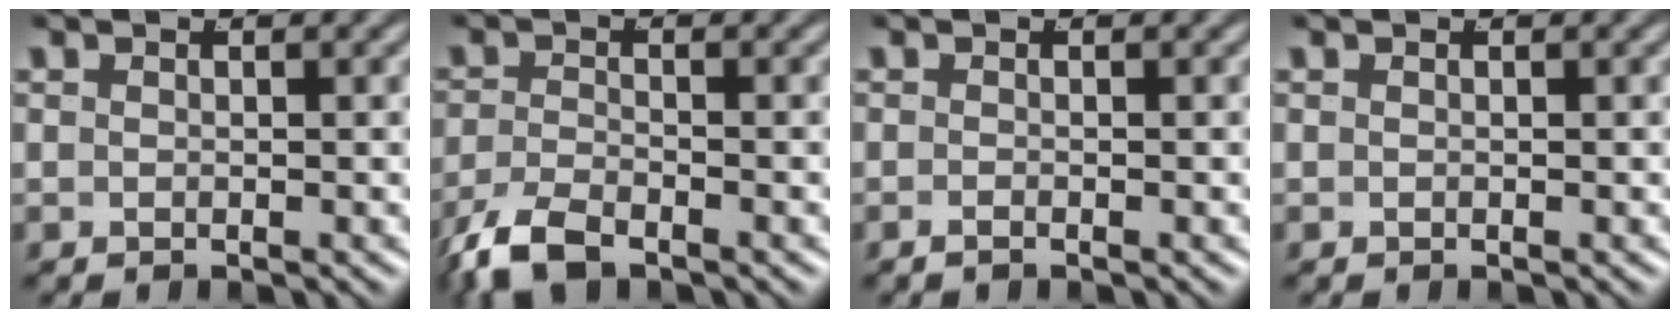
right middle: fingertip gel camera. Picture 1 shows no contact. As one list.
[{"total": 3.6, "force": [-2.9, 1.1, 1.9], "torque": [-0.045, -0.016, -0.044]}, {"total": 0.7, "force": [-0.6, -0.3, 0.2], "torque": [-0.004, -0.004, -0.011]}, {"total": 0.0}]